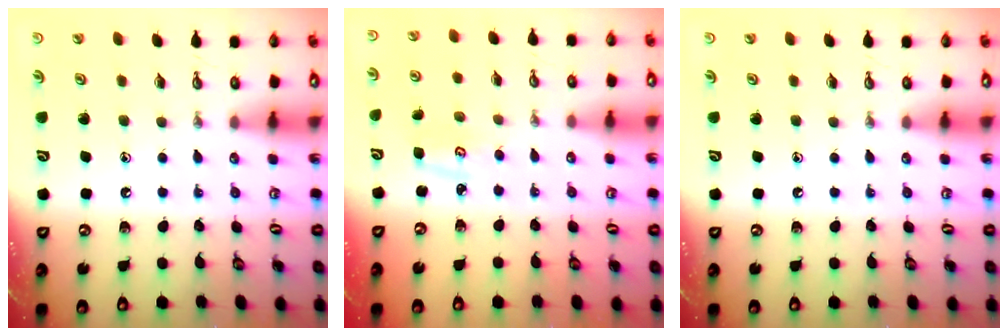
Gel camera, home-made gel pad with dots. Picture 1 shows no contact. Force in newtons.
{"total": 2.9, "press": 2.9, "slide": 0.2}
{"total": 0.0}